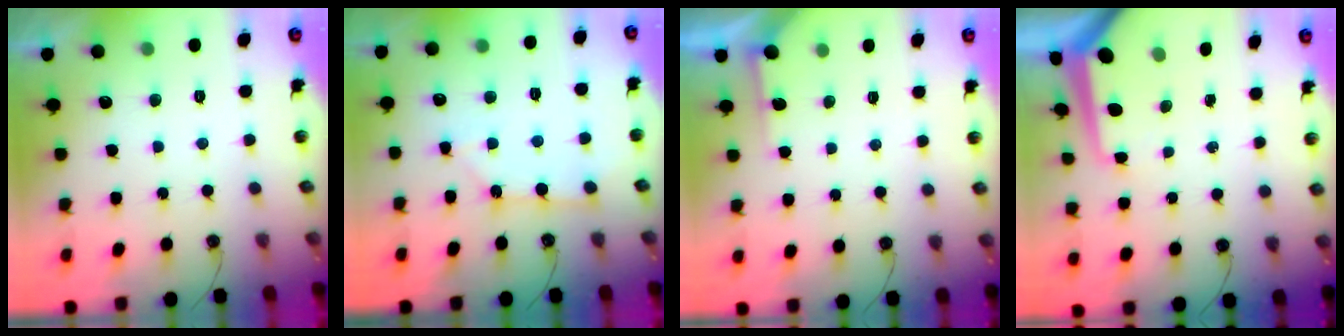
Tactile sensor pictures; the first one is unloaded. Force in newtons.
{"total": 2.6, "press": 2.6, "slide": 0.3}
{"total": 3.3, "press": 3.2, "slide": 0.3}
{"total": 8.7, "press": 8.7, "slide": 0.8}